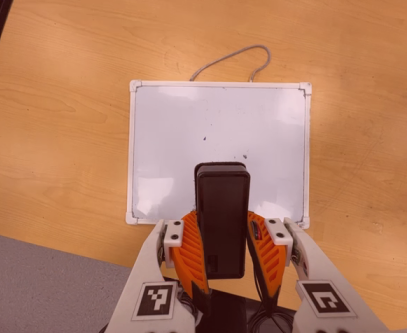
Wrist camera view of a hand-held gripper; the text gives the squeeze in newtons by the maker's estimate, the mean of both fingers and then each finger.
{"total": 8.2, "left": 6.4, "right": 9.9}